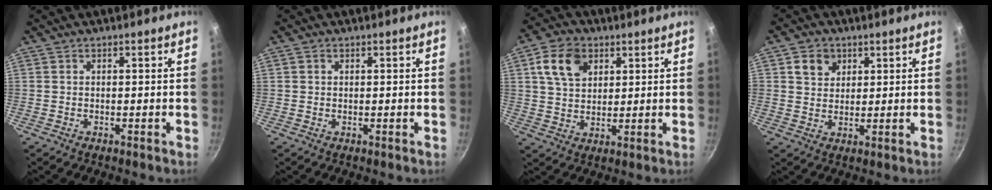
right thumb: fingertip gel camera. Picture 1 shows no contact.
{"total": 0.7, "force": [0.3, 0.6, 0.2], "torque": [-0.002, 0.001, 0.002]}
{"total": 9.6, "force": [3.8, 6.7, 5.7], "torque": [-0.082, 0.001, 0.066]}
{"total": 5.0, "force": [2.1, 4.2, 1.8], "torque": [-0.004, -0.001, 0.036]}